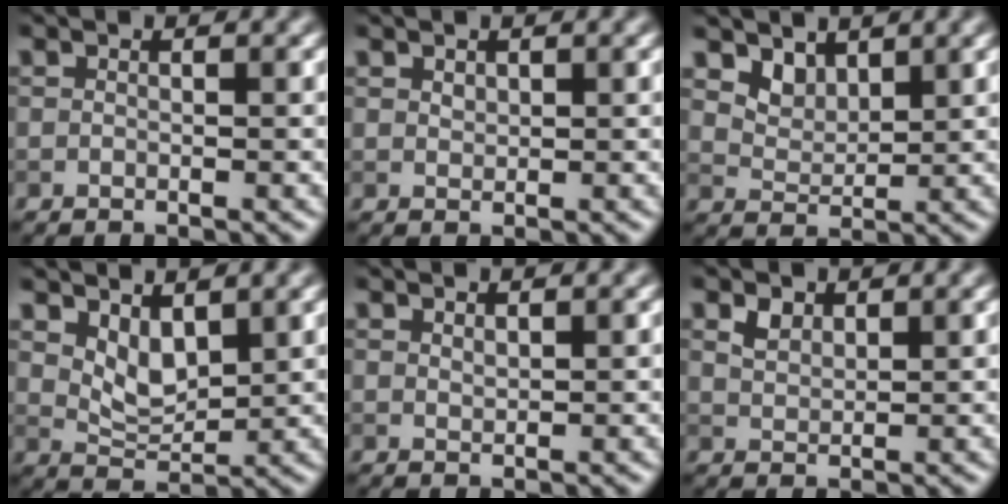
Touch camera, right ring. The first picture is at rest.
{"total": 0.8, "force": [0.5, 0.5, 0.3], "torque": [-0.006, 0.000, 0.013]}
{"total": 2.4, "force": [1.6, 1.5, 0.9], "torque": [-0.024, -0.009, 0.033]}
{"total": 3.2, "force": [1.7, 1.7, 2.2], "torque": [-0.047, -0.008, 0.035]}
{"total": 0.8, "force": [0.7, 0.2, 0.2], "torque": [-0.006, 0.000, 0.016]}
{"total": 1.6, "force": [1.1, 1.0, 0.7], "torque": [-0.016, 0.001, 0.025]}